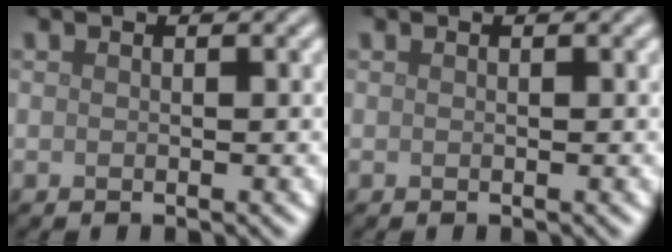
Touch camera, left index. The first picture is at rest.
{"total": 0.0}